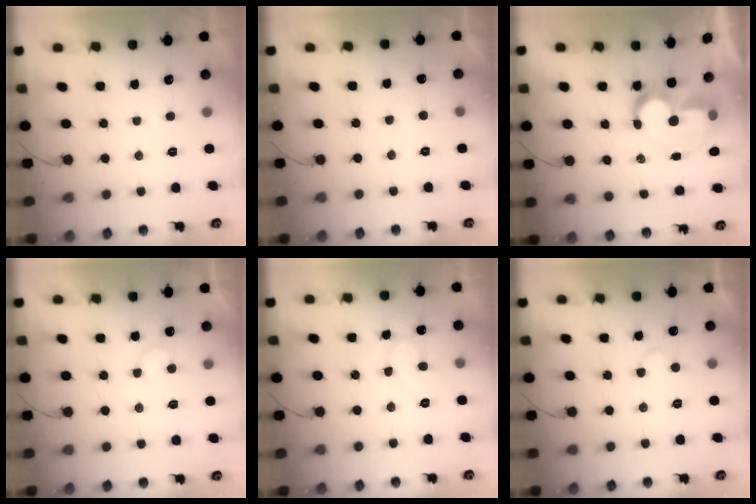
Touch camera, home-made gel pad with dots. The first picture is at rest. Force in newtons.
{"total": 4.1, "press": 4.1, "slide": 0.1}
{"total": 9.6, "press": 9.6, "slide": 0.6}
{"total": 7.1, "press": 7.1, "slide": 0.6}
{"total": 8.0, "press": 8.0, "slide": 0.5}
{"total": 6.0, "press": 6.0, "slide": 0.5}